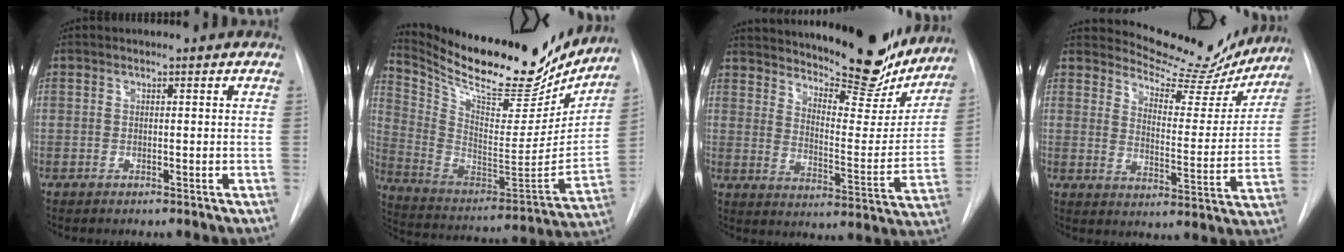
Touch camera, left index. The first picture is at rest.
{"total": 25.0, "force": [21.8, 6.4, 10.3], "torque": [-0.185, -0.037, 0.335]}
{"total": 24.3, "force": [21.7, 5.6, 9.4], "torque": [-0.145, -0.046, 0.285]}
{"total": 14.1, "force": [13.7, 3.0, 1.6], "torque": [-0.018, -0.044, 0.172]}